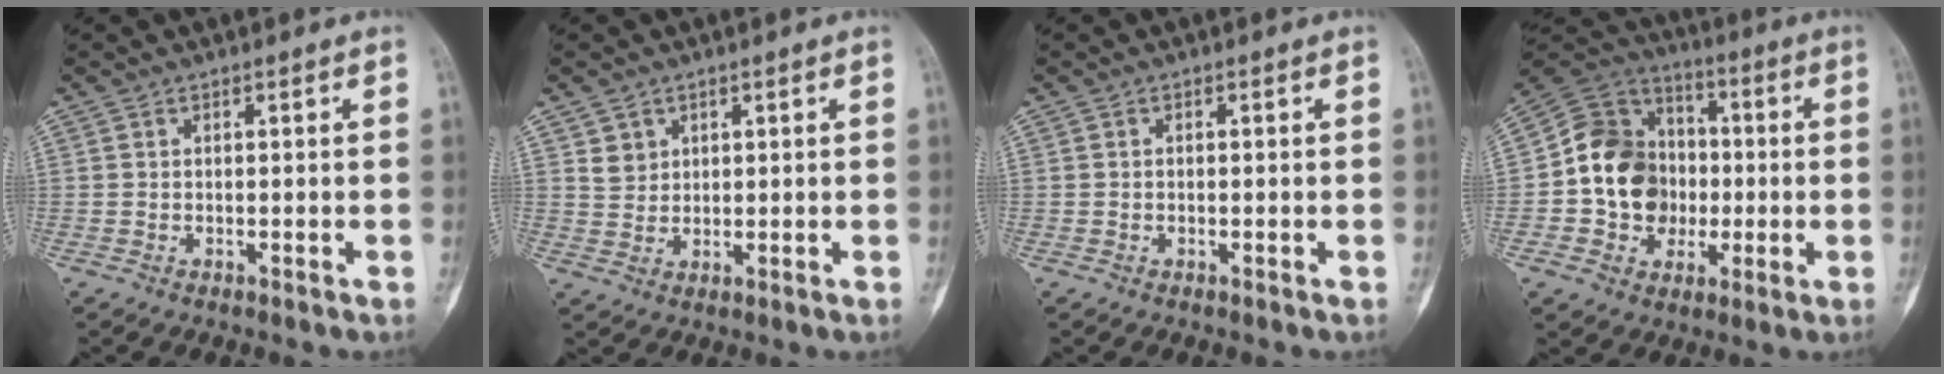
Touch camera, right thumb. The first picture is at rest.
{"total": 3.1, "force": [1.6, 2.5, 0.6], "torque": [0.005, -0.013, 0.033]}
{"total": 0.0}
{"total": 16.0, "force": [-1.3, 13.7, 8.3], "torque": [-0.101, 0.033, -0.023]}